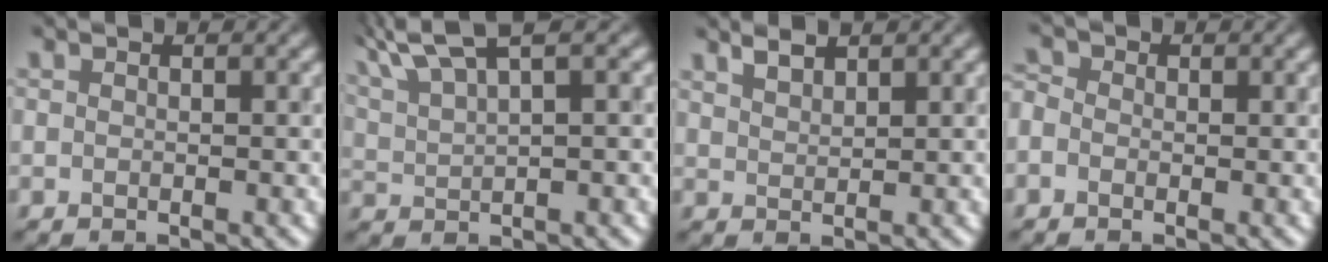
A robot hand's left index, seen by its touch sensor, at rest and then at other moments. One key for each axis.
{"total": 4.7, "fx": 3.7, "fy": 0.5, "fz": 2.8, "tx": -0.062, "ty": 0.022, "tz": 0.074}
{"total": 1.5, "fx": 1.5, "fy": 0.1, "fz": 0.3, "tx": -0.007, "ty": 0.002, "tz": 0.031}
{"total": 1.7, "fx": 0.1, "fy": 1.4, "fz": 1.0, "tx": -0.022, "ty": 0.010, "tz": -0.017}